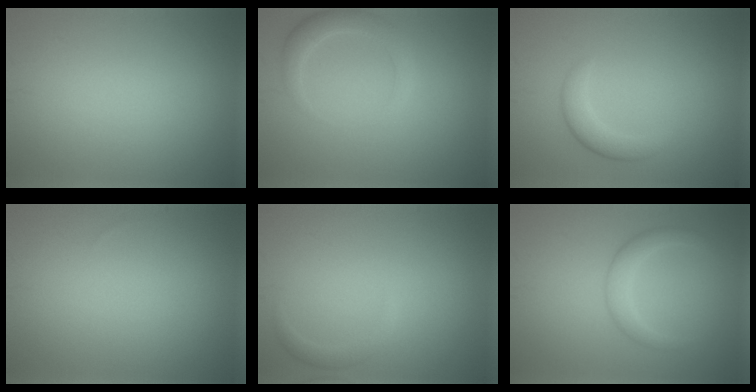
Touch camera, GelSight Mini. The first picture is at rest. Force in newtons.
{"total": 2.6, "press": 2.6, "slide": 0.2}
{"total": 2.3, "press": 2.3, "slide": 0.2}
{"total": 0.0}
{"total": 1.3, "press": 1.3, "slide": 0.1}
{"total": 2.3, "press": 2.3, "slide": 0.1}